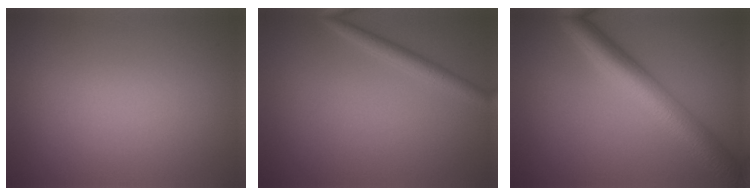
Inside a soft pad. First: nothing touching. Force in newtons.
{"total": 1.9, "press": 1.9, "slide": 0.2}
{"total": 6.5, "press": 6.5, "slide": 0.0}